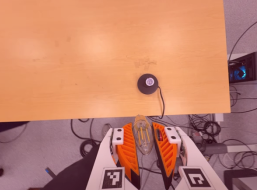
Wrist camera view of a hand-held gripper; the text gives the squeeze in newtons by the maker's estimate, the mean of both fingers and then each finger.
{"total": 12.3, "left": 13.8, "right": 10.8}